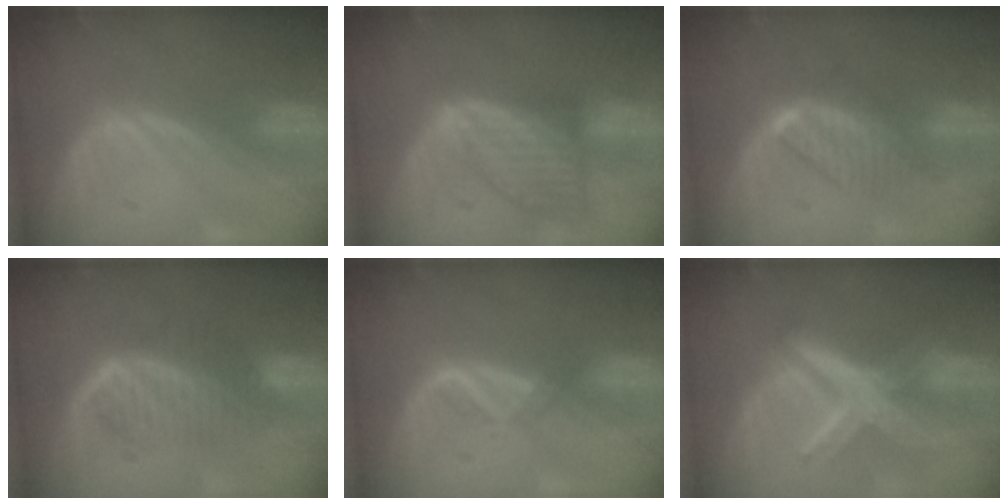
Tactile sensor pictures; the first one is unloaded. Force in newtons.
{"total": 8.1, "press": 7.4, "slide": 3.4}
{"total": 6.4, "press": 5.7, "slide": 2.9}
{"total": 6.3, "press": 6.2, "slide": 1.3}
{"total": 1.6, "press": 1.5, "slide": 0.7}
{"total": 8.9, "press": 8.9, "slide": 0.7}